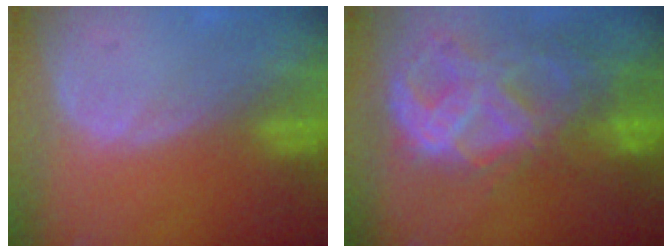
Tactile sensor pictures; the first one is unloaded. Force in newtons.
{"total": 11.3, "press": 9.6, "slide": 6.0}